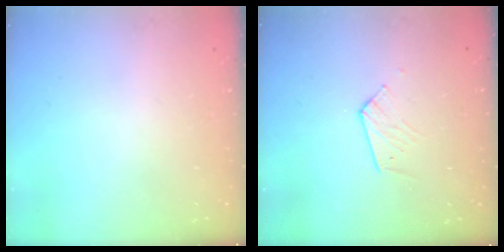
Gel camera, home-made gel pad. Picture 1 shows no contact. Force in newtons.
{"total": 4.9, "press": 4.8, "slide": 0.4}